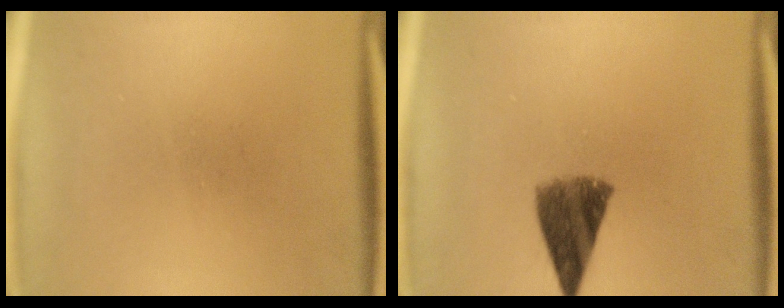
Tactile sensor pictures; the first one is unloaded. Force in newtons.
{"total": 7.6}